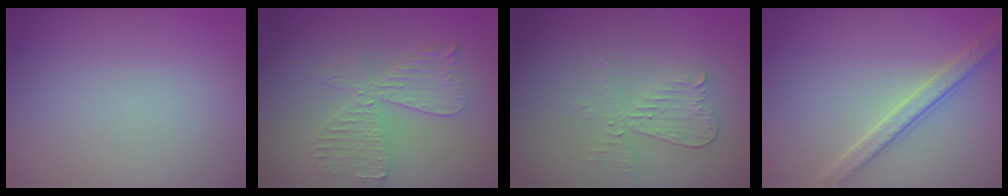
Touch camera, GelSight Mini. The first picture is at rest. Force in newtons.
{"total": 4.2, "press": 3.7, "slide": 2.1}
{"total": 2.0, "press": 1.9, "slide": 0.7}
{"total": 3.3, "press": 3.1, "slide": 1.3}